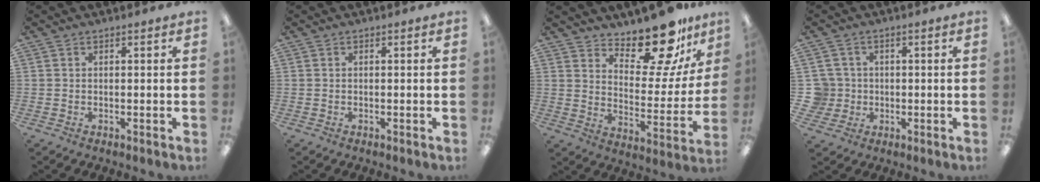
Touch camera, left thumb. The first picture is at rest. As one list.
[{"total": 0.0}, {"total": 16.8, "force": [14.1, 5.5, 7.3], "torque": [-0.101, -0.115, 0.240]}, {"total": 5.8, "force": [0.2, 5.7, 1.2], "torque": [-0.049, 0.005, 0.004]}]